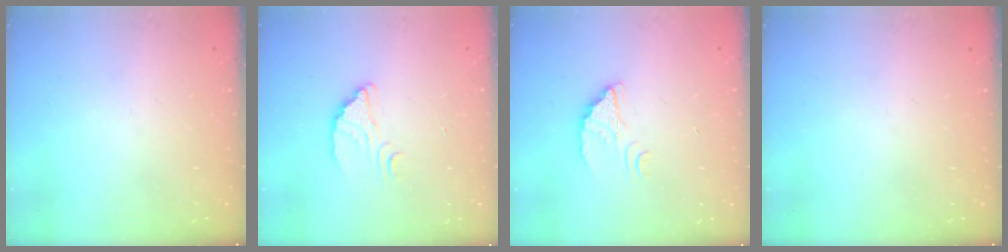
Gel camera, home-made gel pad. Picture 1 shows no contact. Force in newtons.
{"total": 2.7, "press": 2.7, "slide": 0.1}
{"total": 2.5, "press": 2.5, "slide": 0.1}
{"total": 0.0}